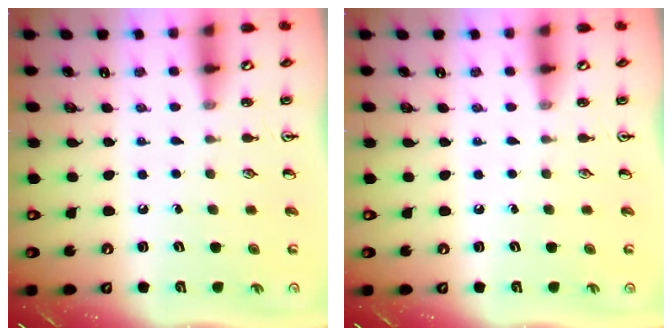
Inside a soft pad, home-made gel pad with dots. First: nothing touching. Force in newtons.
{"total": 0.0}